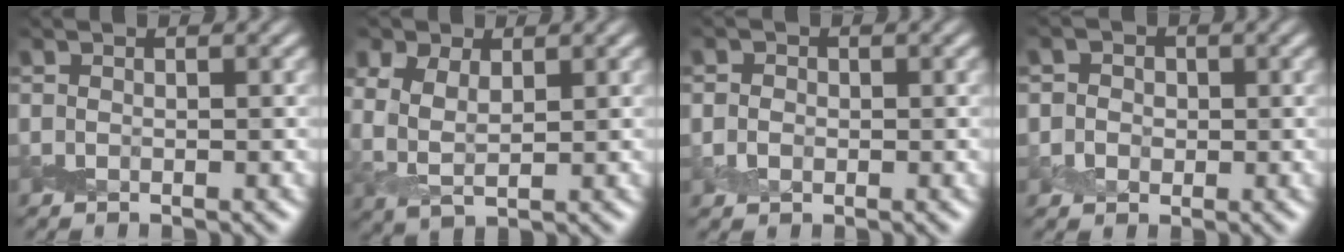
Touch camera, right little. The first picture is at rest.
{"total": 4.4, "force": [1.5, 2.9, 3.0], "torque": [-0.071, -0.005, 0.031]}
{"total": 1.5, "force": [-0.1, 1.4, 0.7], "torque": [-0.012, -0.002, -0.004]}
{"total": 3.0, "force": [0.5, 2.8, 1.1], "torque": [0.001, 0.007, -0.006]}